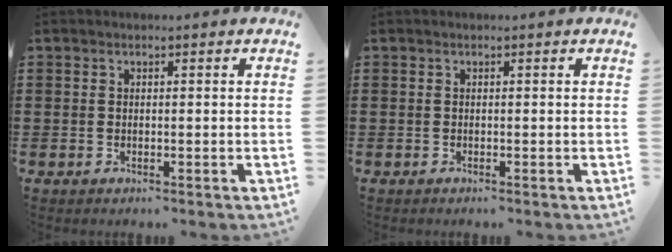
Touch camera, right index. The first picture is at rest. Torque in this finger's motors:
{"motor_torque": [0.07, 0.05, -0.03, -0.01]}